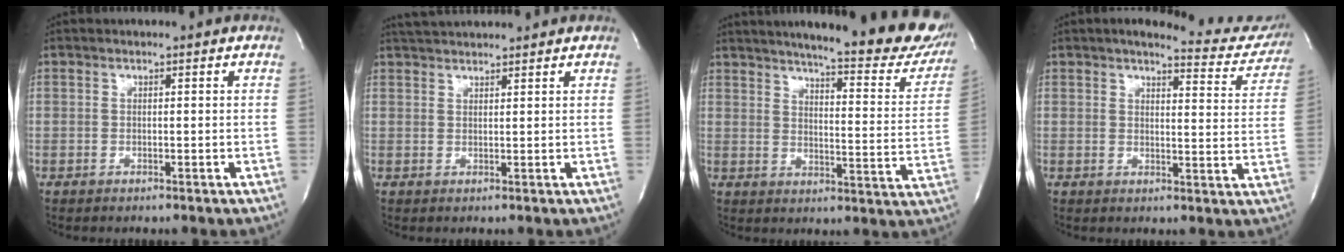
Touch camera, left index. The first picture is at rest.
{"total": 5.4, "force": [5.2, 0.5, 1.5], "torque": [-0.032, 0.031, 0.083]}
{"total": 25.8, "force": [21.7, 4.1, 13.3], "torque": [-0.188, -0.066, 0.253]}
{"total": 11.3, "force": [10.6, 2.2, 3.3], "torque": [-0.021, -0.035, 0.103]}